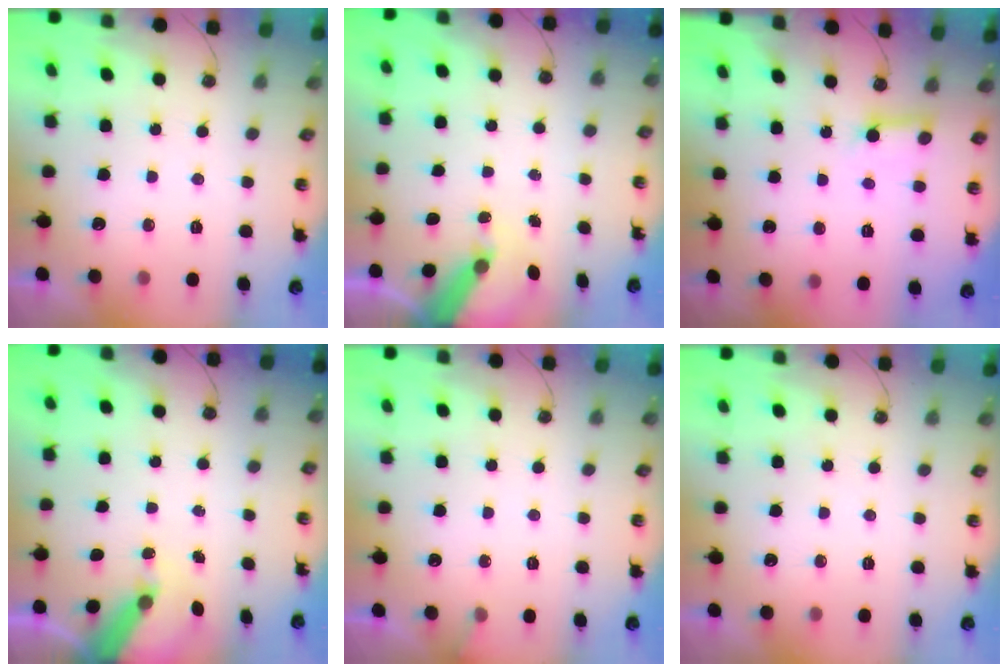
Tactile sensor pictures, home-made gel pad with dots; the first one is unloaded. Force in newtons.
{"total": 7.8, "press": 7.8, "slide": 0.8}
{"total": 5.0, "press": 4.9, "slide": 0.6}
{"total": 7.8, "press": 7.8, "slide": 0.8}
{"total": 4.1, "press": 4.1, "slide": 0.3}
{"total": 0.0}